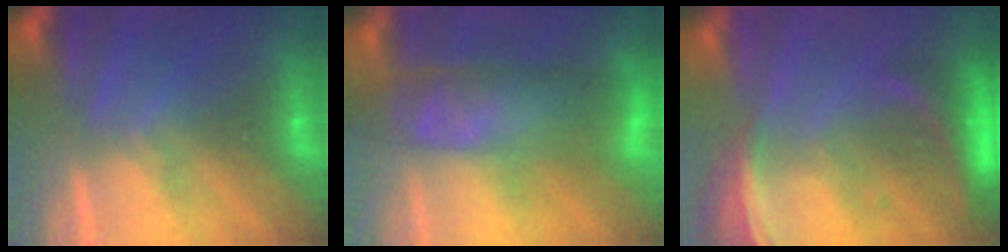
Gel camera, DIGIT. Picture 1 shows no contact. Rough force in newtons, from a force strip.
{"total": 10.5}
{"total": 9.4}